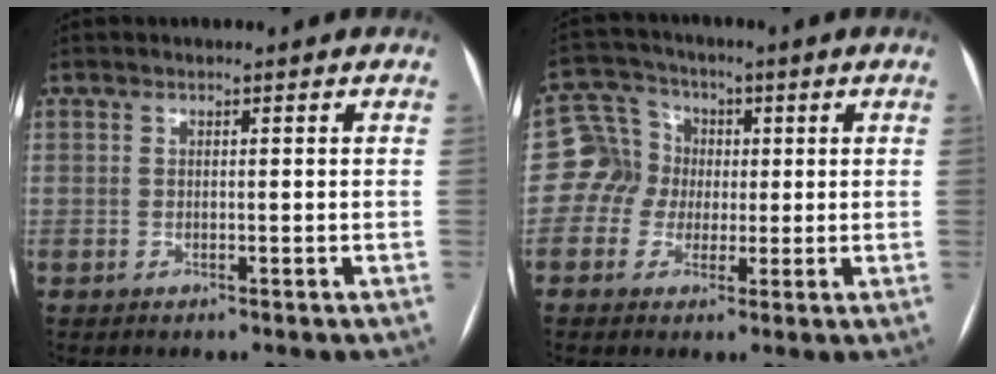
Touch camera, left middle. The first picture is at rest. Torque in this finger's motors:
{"motor_torque": [0.04, 0.01, -0.22, -0.03]}